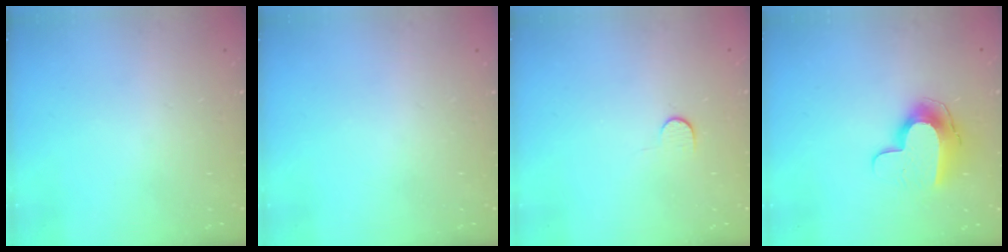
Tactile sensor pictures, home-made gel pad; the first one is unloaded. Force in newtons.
{"total": 0.0}
{"total": 5.4, "press": 5.4, "slide": 0.6}
{"total": 11.0, "press": 10.9, "slide": 0.8}